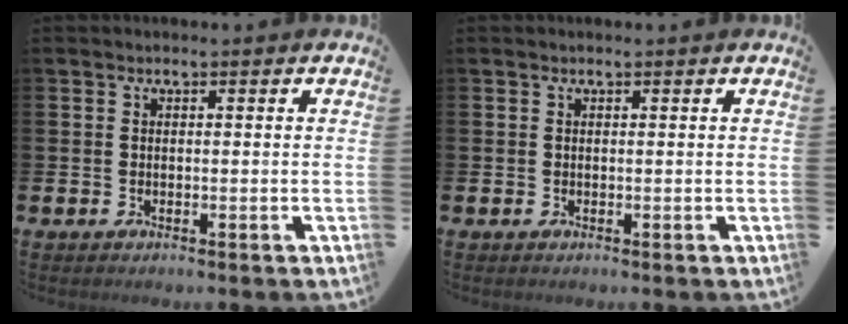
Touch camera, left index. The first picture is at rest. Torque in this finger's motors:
{"motor_torque": [0.10, -0.11, -0.02, 0.00]}